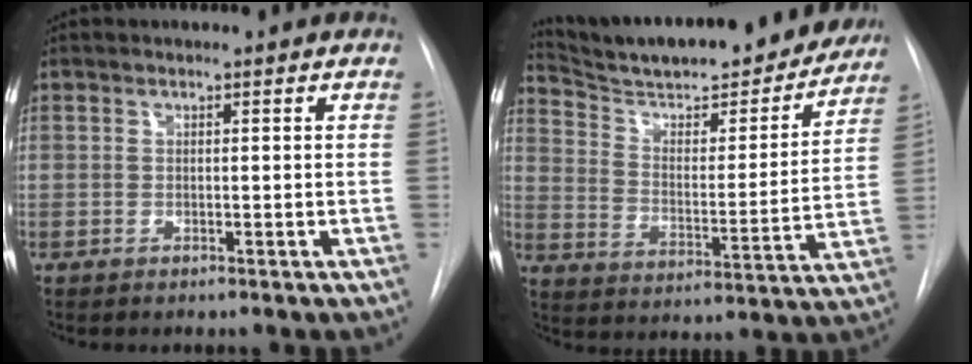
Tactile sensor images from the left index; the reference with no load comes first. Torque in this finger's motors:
{"motor_torque": [-0.30, -1.19, 0.24, 0.06]}